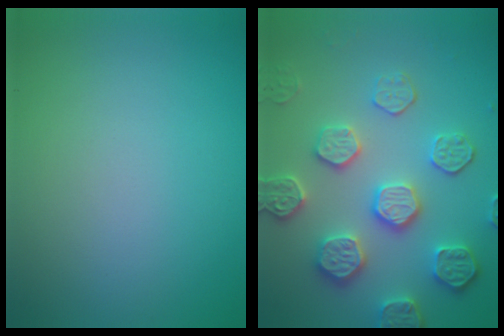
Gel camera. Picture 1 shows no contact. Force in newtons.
{"total": 5.6, "press": 5.1, "slide": 2.2}